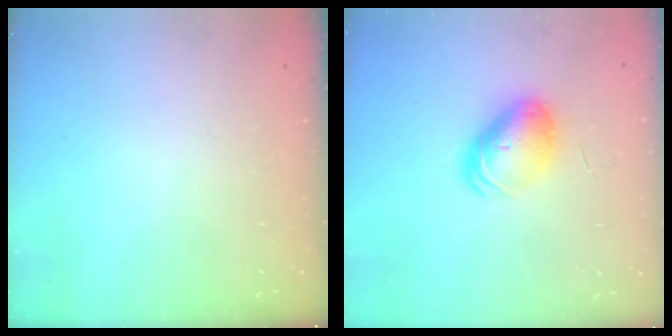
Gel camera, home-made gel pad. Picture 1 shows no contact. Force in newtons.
{"total": 8.6, "press": 8.5, "slide": 1.0}